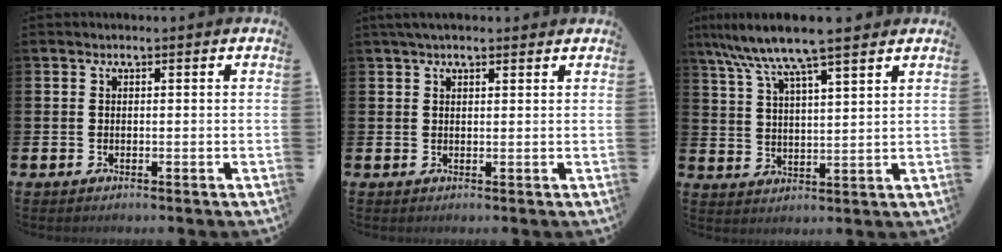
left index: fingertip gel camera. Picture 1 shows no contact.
{"total": 2.2, "force": [1.9, 0.6, 1.0], "torque": [-0.020, 0.005, 0.034]}
{"total": 9.4, "force": [8.2, 0.7, 4.6], "torque": [-0.118, -0.026, 0.147]}